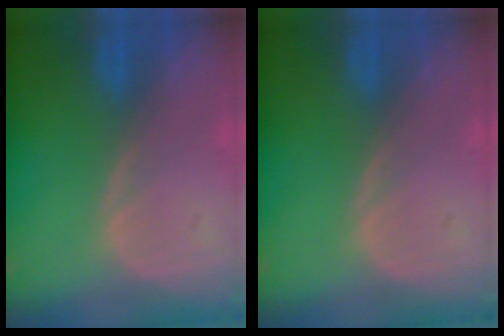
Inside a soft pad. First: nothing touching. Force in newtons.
{"total": 0.0}